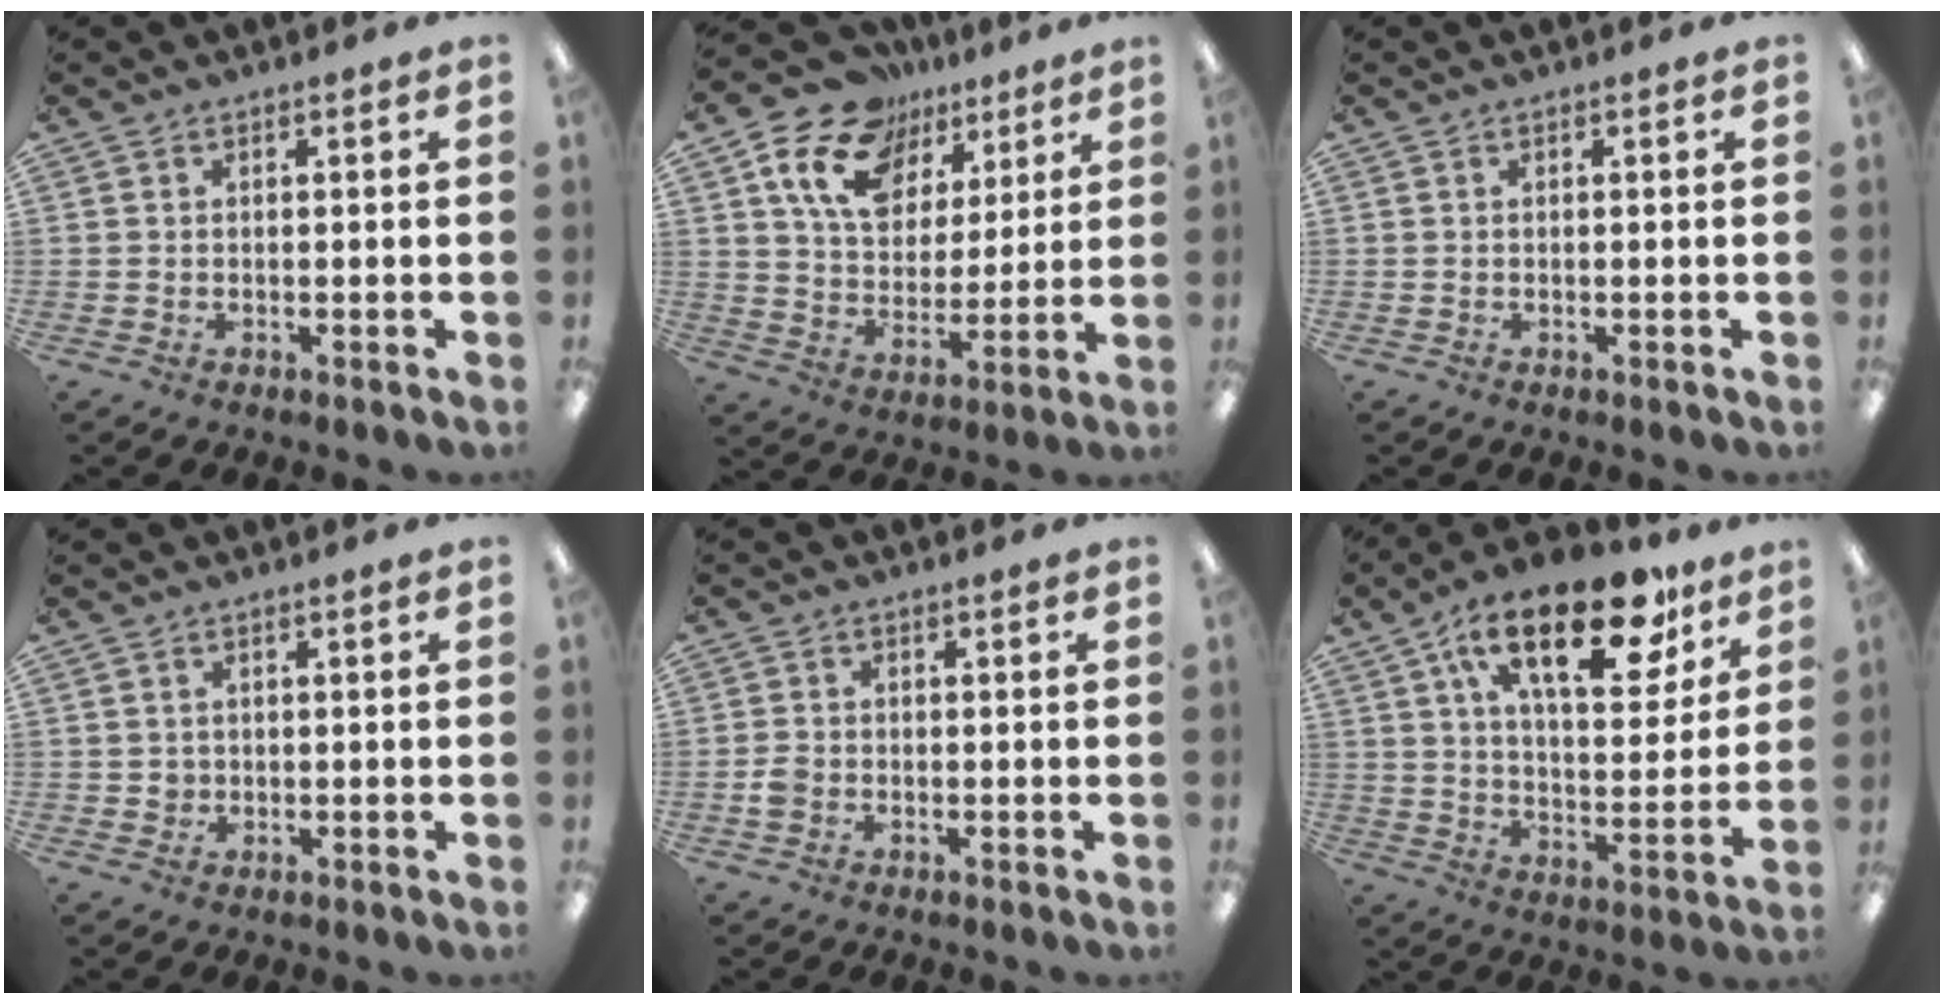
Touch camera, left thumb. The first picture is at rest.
{"total": 15.6, "force": [9.0, 10.8, 6.7], "torque": [-0.133, -0.038, 0.173]}
{"total": 0.0}
{"total": 1.5, "force": [0.1, 1.4, 0.5], "torque": [-0.011, 0.006, -0.001]}
{"total": 2.3, "force": [-0.9, 1.8, 1.2], "torque": [-0.022, 0.005, -0.017]}
{"total": 23.3, "force": [14.2, 9.7, 15.6], "torque": [-0.238, -0.073, 0.235]}